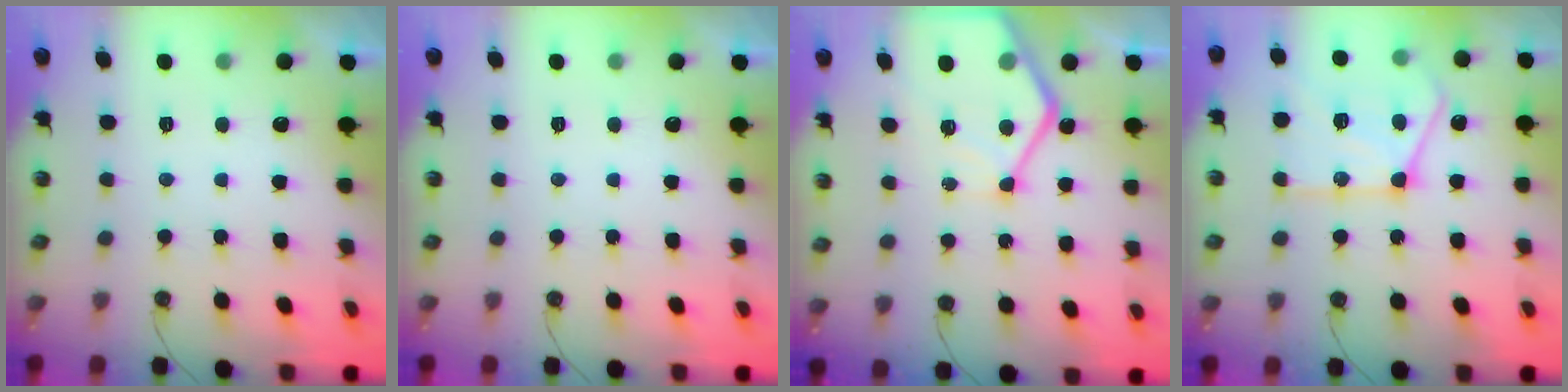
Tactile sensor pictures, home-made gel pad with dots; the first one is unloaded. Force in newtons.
{"total": 0.0}
{"total": 14.3, "press": 14.3, "slide": 0.9}
{"total": 20.1, "press": 20.0, "slide": 2.3}